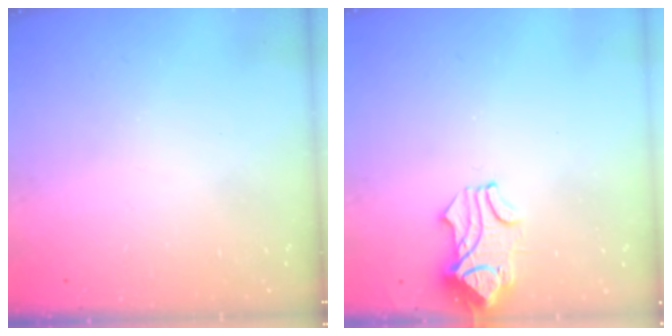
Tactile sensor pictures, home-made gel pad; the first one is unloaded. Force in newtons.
{"total": 2.1, "press": 2.0, "slide": 0.6}